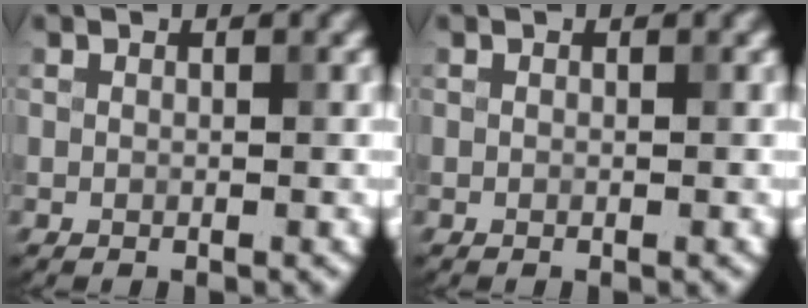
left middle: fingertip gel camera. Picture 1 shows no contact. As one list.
[{"total": 0.0}]